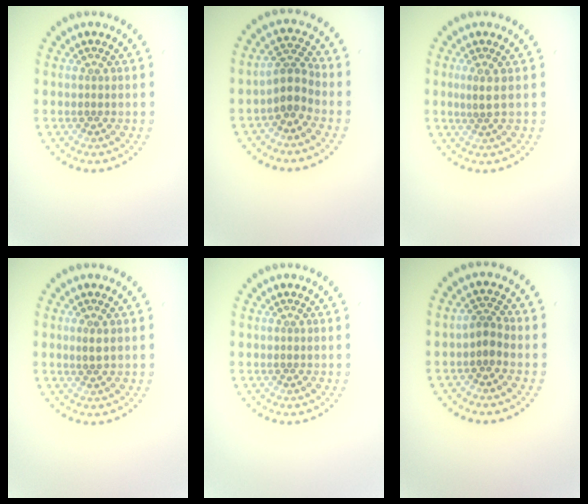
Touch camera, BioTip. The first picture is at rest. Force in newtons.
{"total": 2.6, "press": 2.0, "slide": 1.7}
{"total": 1.1, "press": 0.8, "slide": 0.8}
{"total": 1.0, "press": 0.9, "slide": 0.4}
{"total": 0.0}
{"total": 1.5, "press": 1.3, "slide": 0.9}